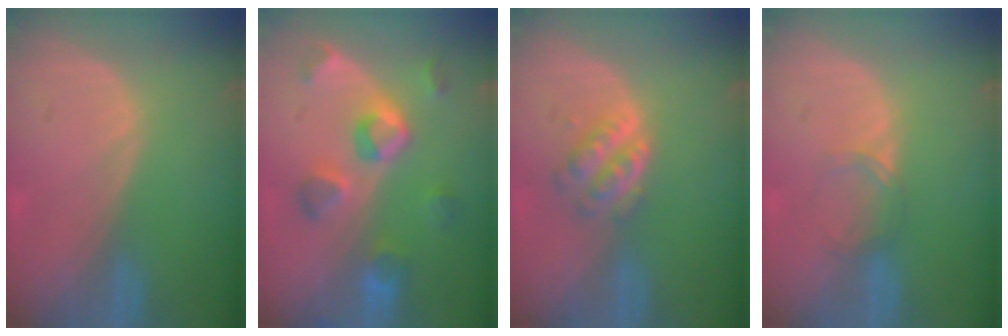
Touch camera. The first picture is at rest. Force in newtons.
{"total": 7.4, "press": 7.4, "slide": 0.4}
{"total": 4.8, "press": 4.4, "slide": 1.9}
{"total": 2.2, "press": 2.2, "slide": 0.2}